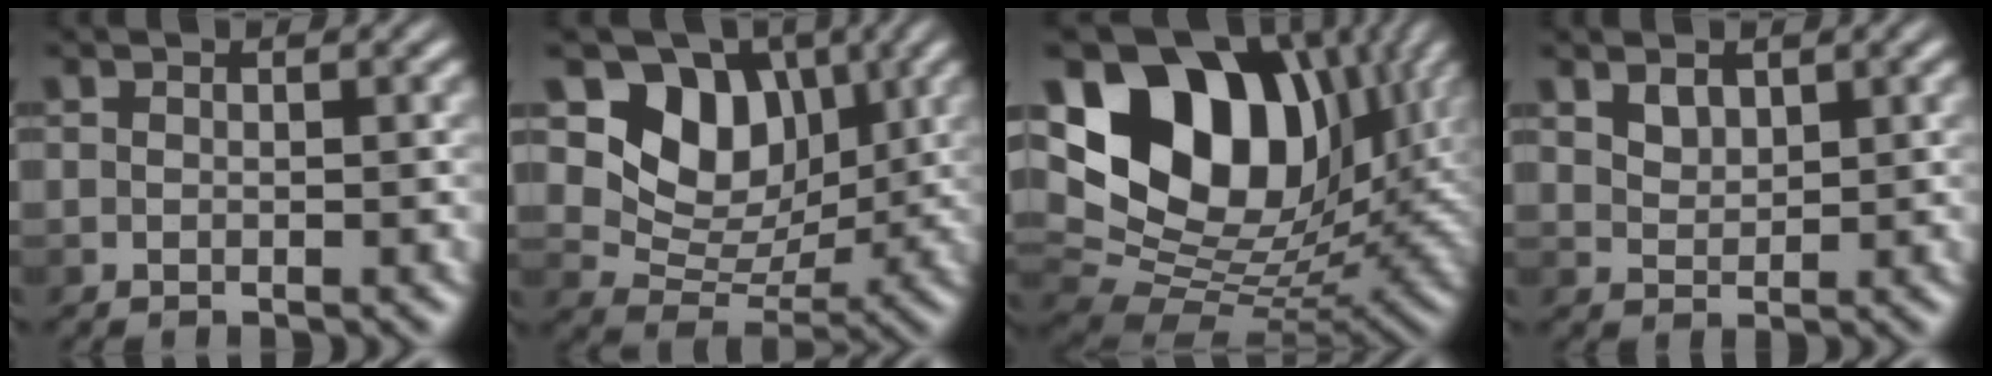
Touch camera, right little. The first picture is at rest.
{"total": 8.2, "force": [3.0, 6.1, 4.4], "torque": [-0.078, -0.010, 0.053]}
{"total": 15.8, "force": [6.0, 10.5, 10.1], "torque": [-0.191, 0.039, 0.108]}
{"total": 0.9, "force": [0.6, 0.6, 0.4], "torque": [-0.020, -0.003, 0.013]}